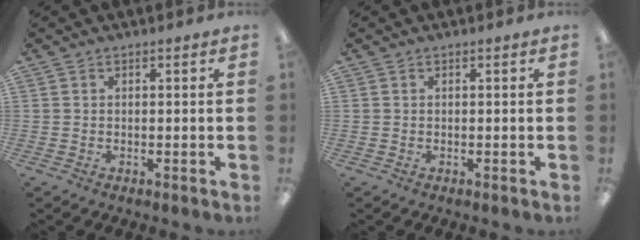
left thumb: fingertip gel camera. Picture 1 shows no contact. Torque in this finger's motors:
{"motor_torque": [-0.09, -0.09, 0.22, -0.13, 0.00]}